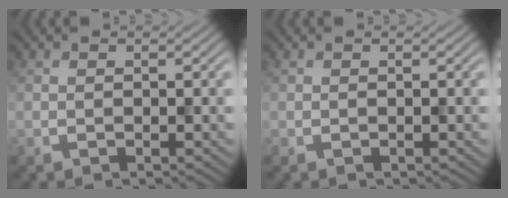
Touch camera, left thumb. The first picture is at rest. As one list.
[{"total": 0.0}]